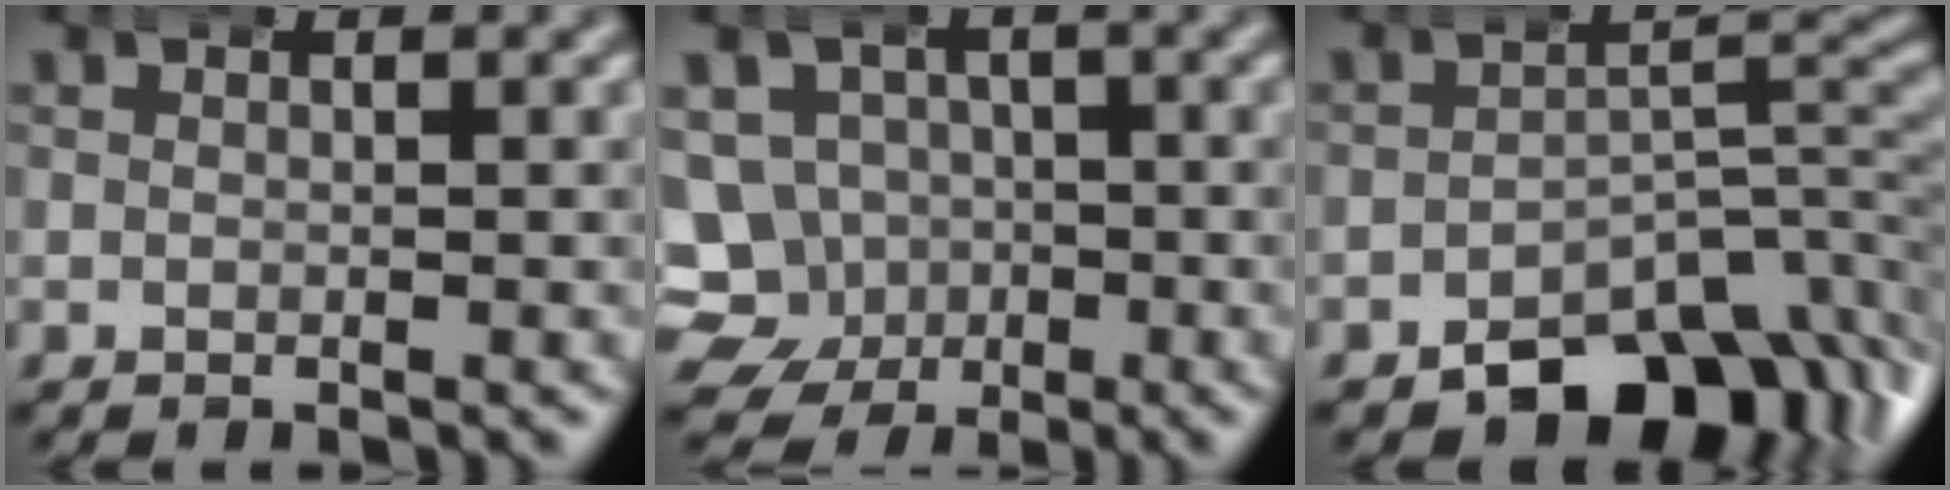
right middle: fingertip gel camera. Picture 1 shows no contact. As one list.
[{"total": 12.7, "force": [-1.9, 11.9, 4.0], "torque": [-0.099, -0.051, -0.039]}, {"total": 10.3, "force": [-5.8, 5.0, 6.9], "torque": [-0.061, 0.000, -0.094]}]